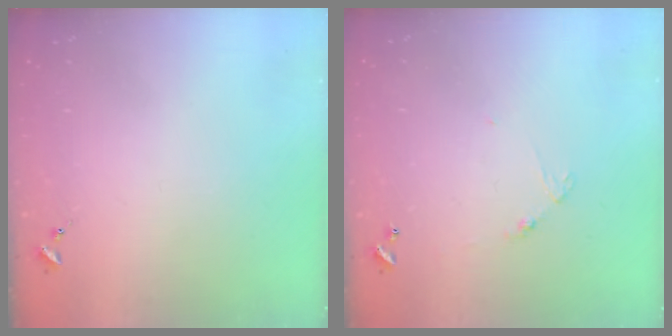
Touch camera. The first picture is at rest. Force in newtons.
{"total": 4.6, "press": 4.6, "slide": 0.3}